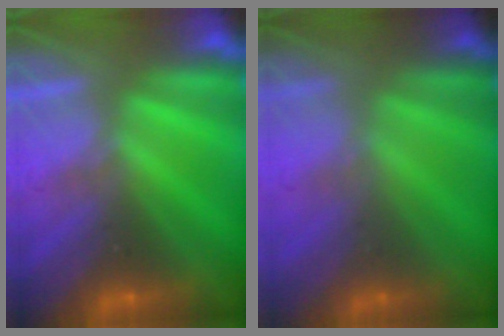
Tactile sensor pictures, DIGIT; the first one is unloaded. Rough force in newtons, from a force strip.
{"total": 1.7}